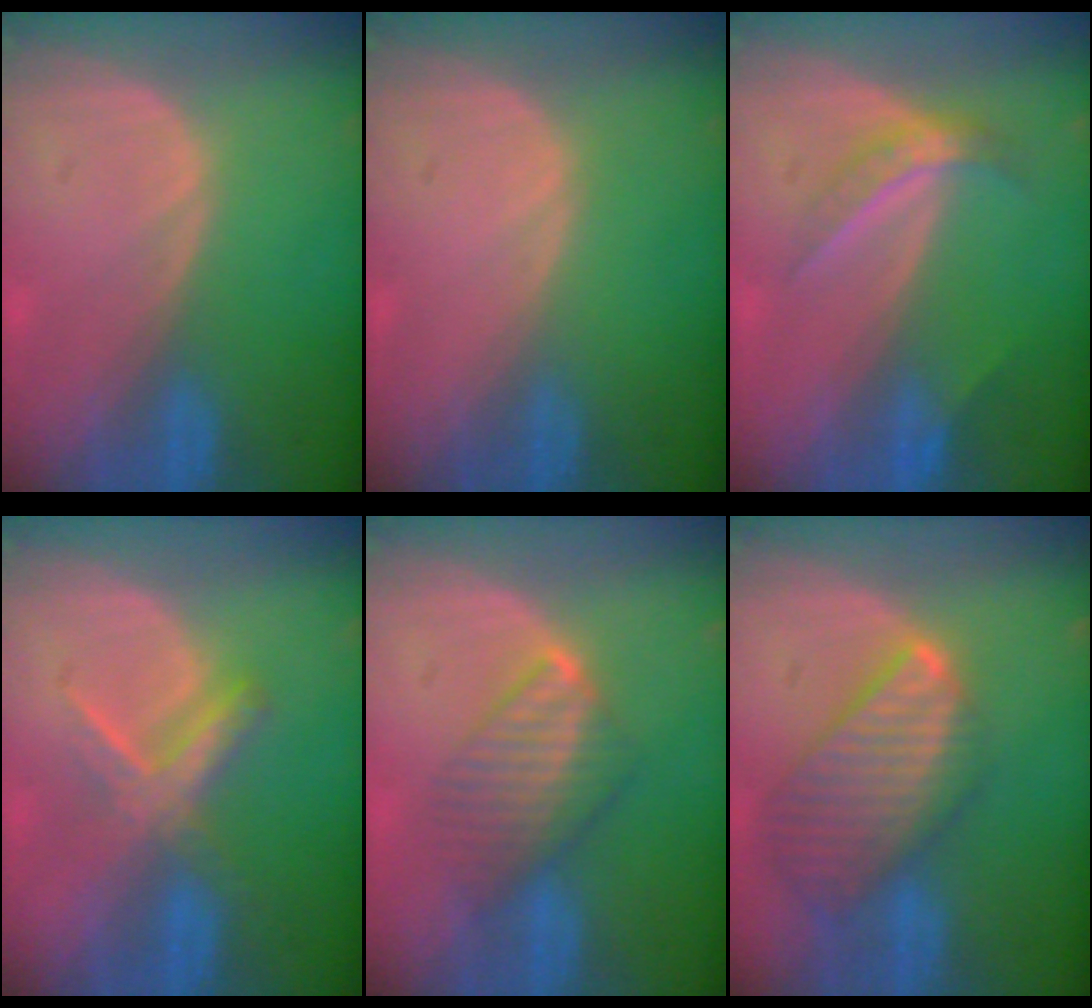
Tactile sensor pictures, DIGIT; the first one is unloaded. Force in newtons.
{"total": 0.0}
{"total": 4.6, "press": 4.1, "slide": 2.1}
{"total": 5.5, "press": 5.4, "slide": 1.1}
{"total": 5.7, "press": 5.6, "slide": 0.6}
{"total": 9.9, "press": 8.5, "slide": 5.0}